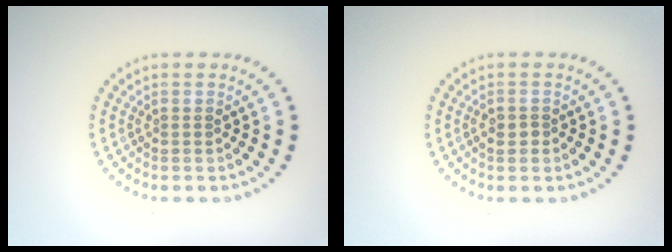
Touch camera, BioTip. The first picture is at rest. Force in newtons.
{"total": 1.3, "press": 1.2, "slide": 0.6}